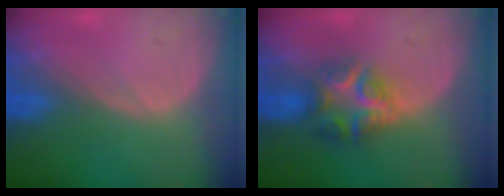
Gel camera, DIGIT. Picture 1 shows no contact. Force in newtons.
{"total": 6.1, "press": 6.1, "slide": 0.9}